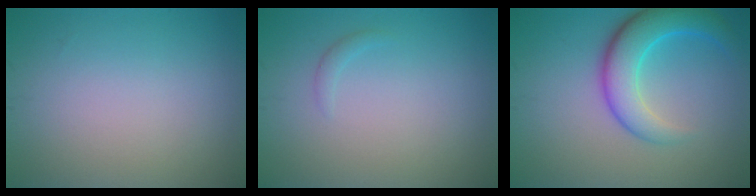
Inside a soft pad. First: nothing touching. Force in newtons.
{"total": 0.6, "press": 0.6, "slide": 0.0}
{"total": 5.7, "press": 5.7, "slide": 0.3}